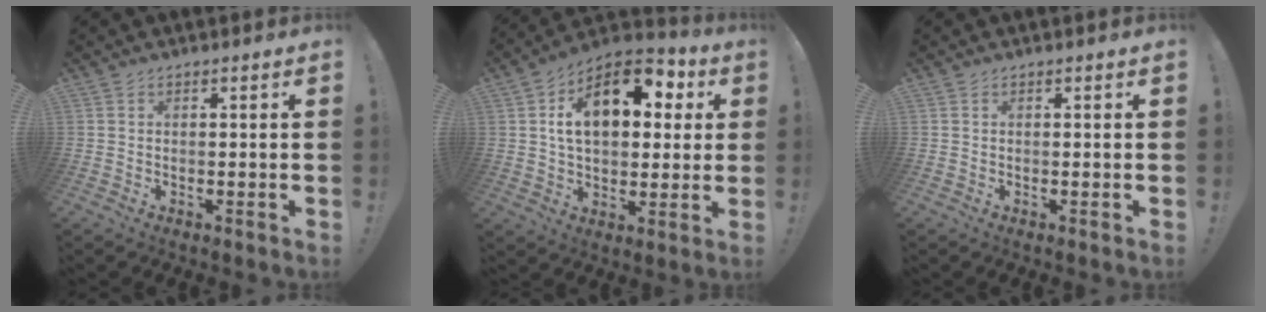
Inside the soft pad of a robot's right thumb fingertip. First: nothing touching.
{"total": 18.1, "force": [5.4, 11.1, 13.2], "torque": [-0.198, -0.010, 0.092]}
{"total": 0.0}